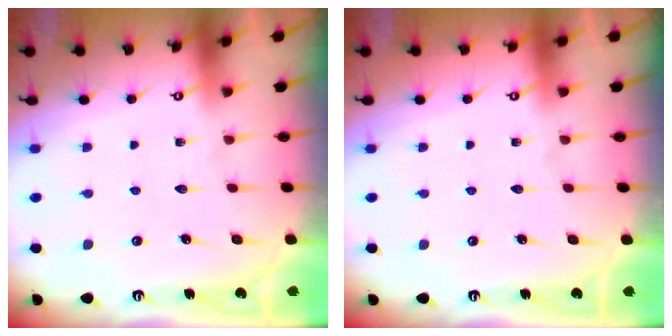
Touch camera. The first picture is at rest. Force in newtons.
{"total": 0.0}